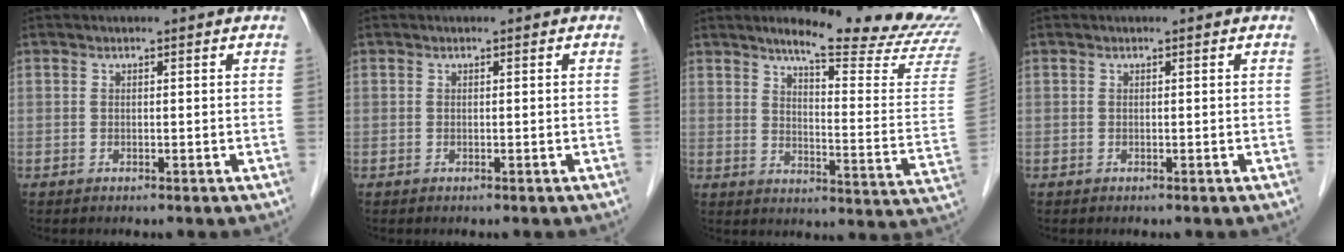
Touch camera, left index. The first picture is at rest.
{"total": 0.0}
{"total": 19.5, "force": [17.6, -0.4, 8.3], "torque": [-0.116, -0.108, 0.209]}
{"total": 0.0}